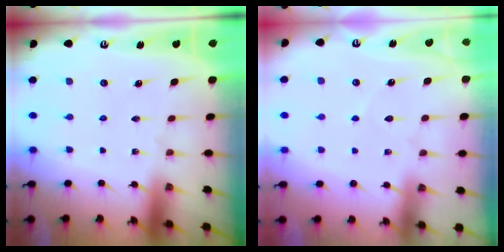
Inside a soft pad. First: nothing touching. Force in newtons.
{"total": 5.0, "press": 5.0, "slide": 0.6}